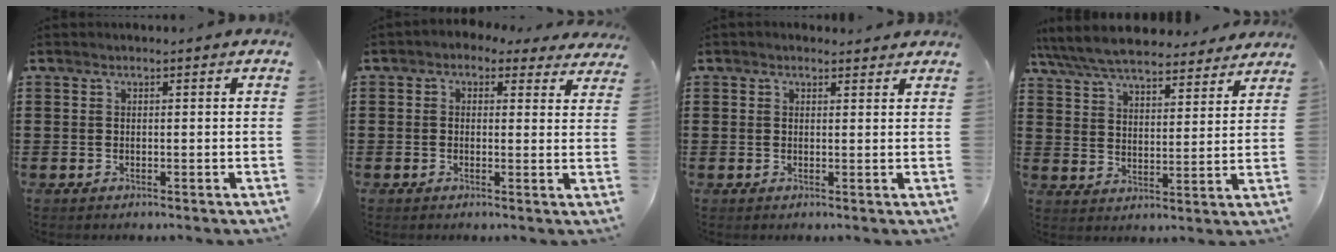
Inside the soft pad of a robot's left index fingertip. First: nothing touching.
{"total": 1.9, "force": [0.9, 1.5, 0.8], "torque": [-0.014, 0.003, 0.014]}
{"total": 1.1, "force": [1.0, 0.4, 0.2], "torque": [-0.006, 0.003, 0.020]}
{"total": 7.8, "force": [7.3, 1.2, 2.4], "torque": [-0.076, -0.035, 0.132]}